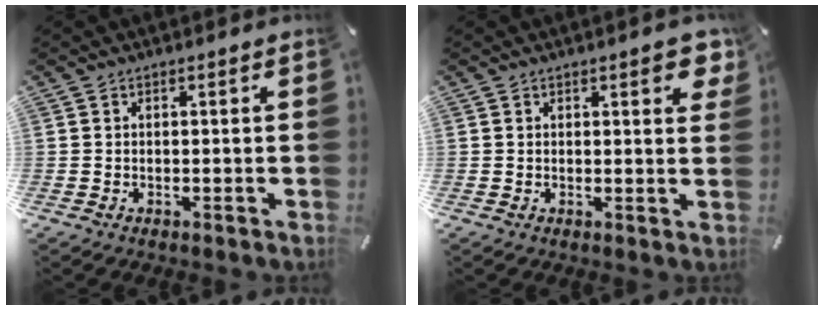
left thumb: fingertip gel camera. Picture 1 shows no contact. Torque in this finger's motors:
{"motor_torque": [0.72, 1.17, 0.43, -0.38, 0.12]}